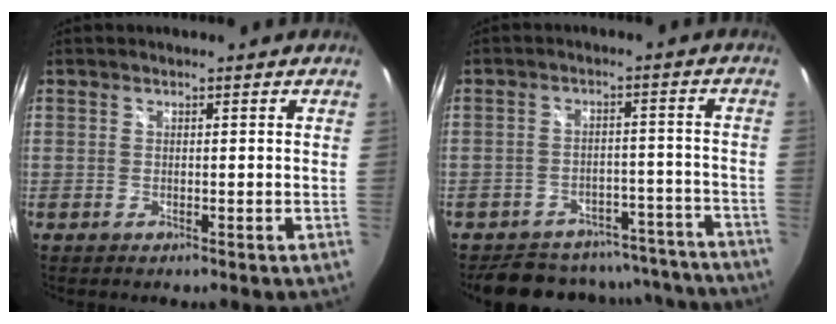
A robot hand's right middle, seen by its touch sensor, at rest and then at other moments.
{"total": 18.7, "force": [-16.6, 7.2, 4.8], "torque": [-0.094, 0.043, -0.195]}